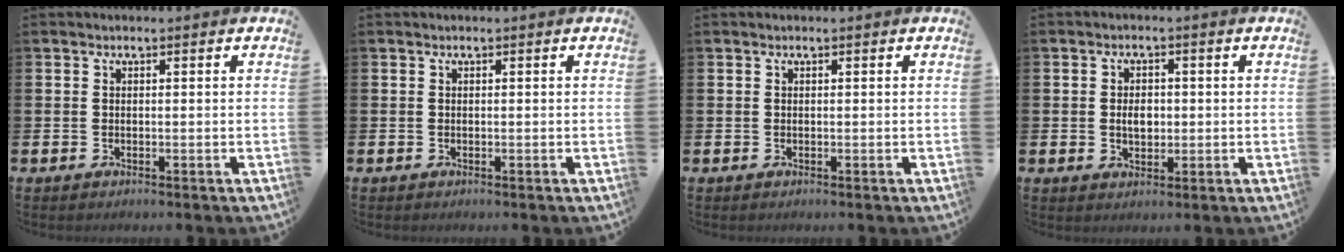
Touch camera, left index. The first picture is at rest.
{"total": 0.0}
{"total": 0.0}
{"total": 2.9, "force": [0.0, 2.0, 2.1], "torque": [-0.026, 0.002, -0.005]}